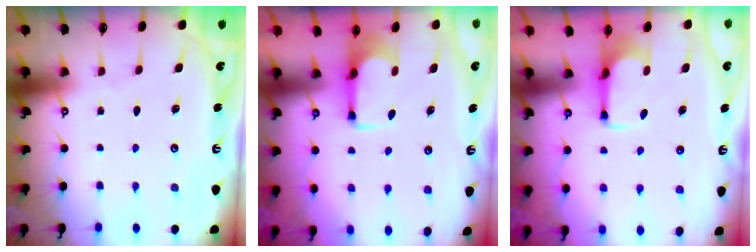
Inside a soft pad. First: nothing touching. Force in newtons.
{"total": 1.9, "press": 1.7, "slide": 0.9}
{"total": 2.6, "press": 2.4, "slide": 0.9}